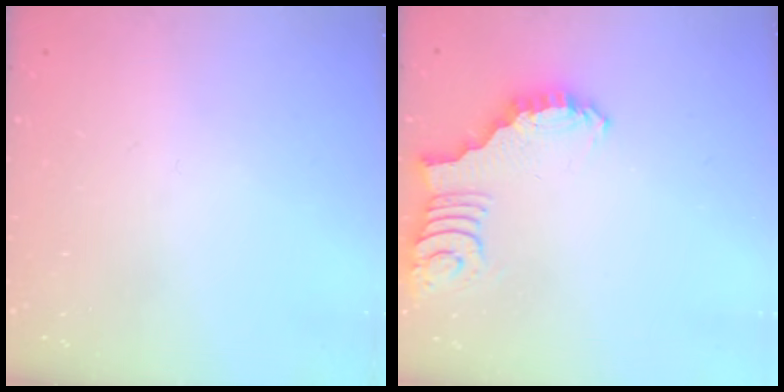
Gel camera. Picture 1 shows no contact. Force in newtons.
{"total": 2.6, "press": 2.5, "slide": 0.5}